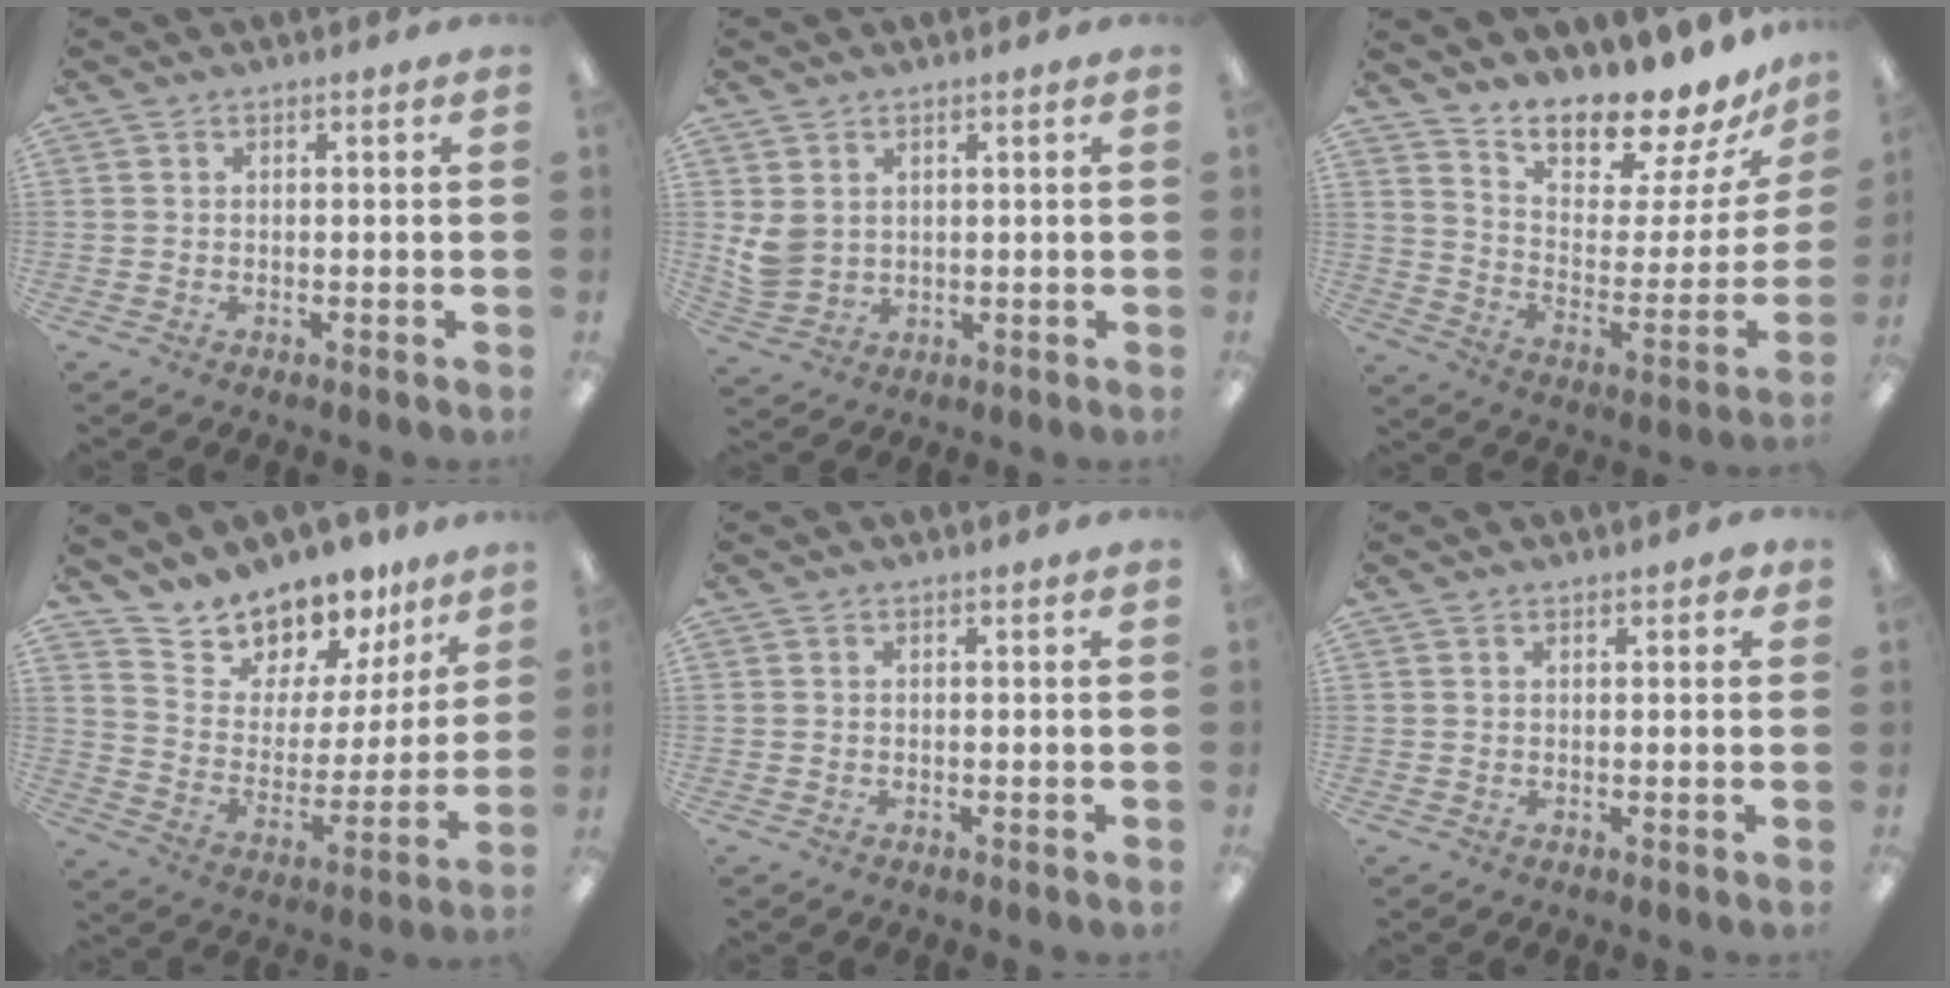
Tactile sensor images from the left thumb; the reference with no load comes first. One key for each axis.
{"total": 5.0, "fx": 1.9, "fy": 3.9, "fz": 2.5, "tx": -0.059, "ty": 0.000, "tz": 0.041}
{"total": 14.8, "fx": 14.0, "fy": 3.2, "fz": 3.8, "tx": -0.060, "ty": -0.133, "tz": 0.238}
{"total": 12.2, "fx": 11.5, "fy": 4.0, "fz": -0.6, "tx": -0.019, "ty": -0.124, "tz": 0.211}
{"total": 0.0}
{"total": 1.8, "fx": 1.1, "fy": 0.8, "fz": 1.1, "tx": -0.007, "ty": -0.003, "tz": 0.016}